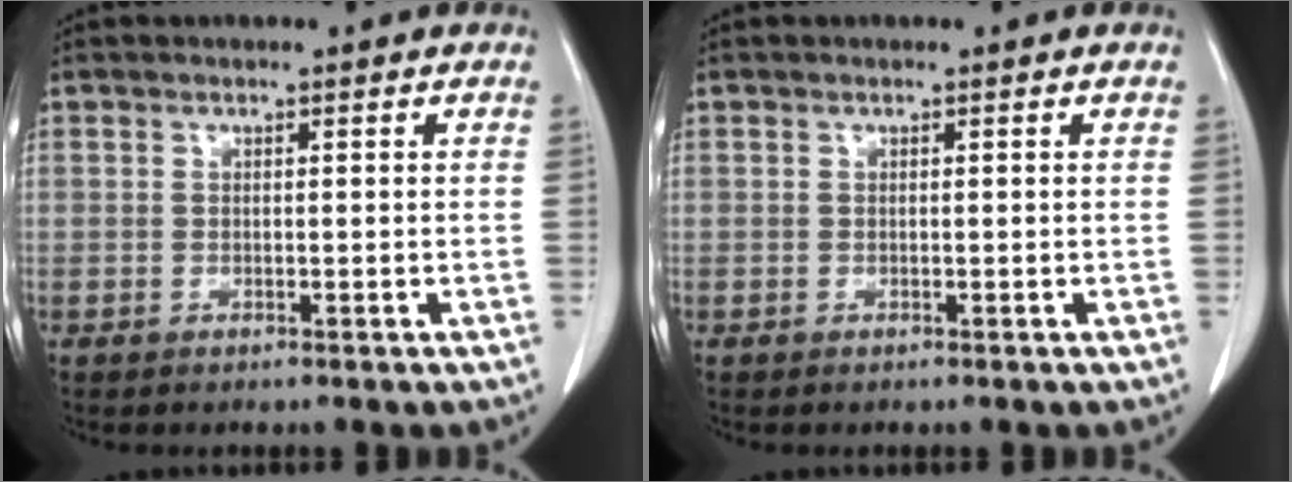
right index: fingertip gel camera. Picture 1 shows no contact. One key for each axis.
{"total": 0.0}